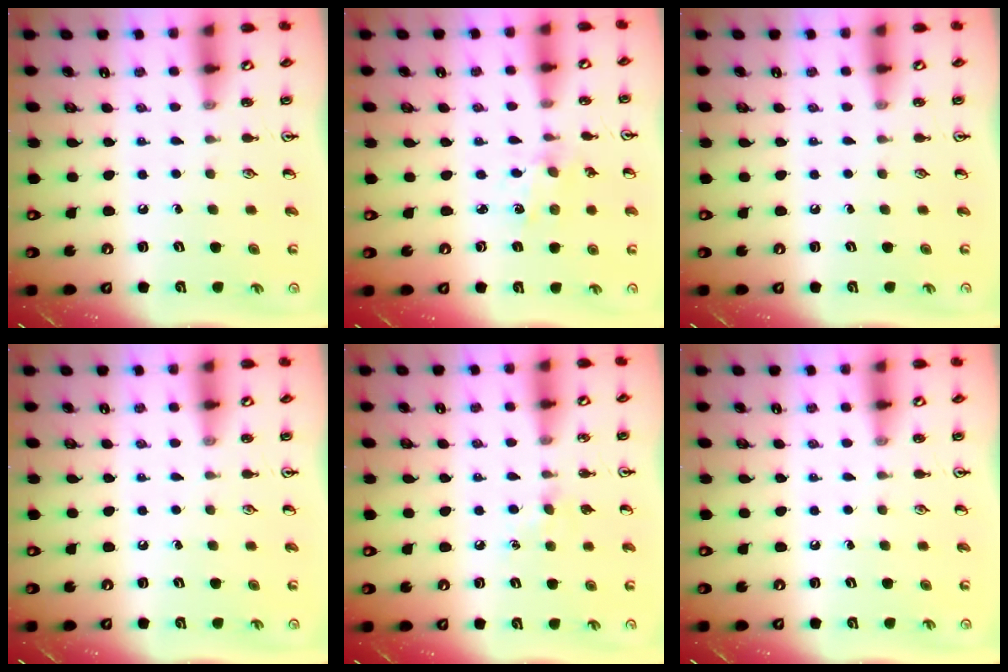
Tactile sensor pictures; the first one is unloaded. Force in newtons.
{"total": 0.9, "press": 0.9, "slide": 0.2}
{"total": 0.0}
{"total": 0.0}
{"total": 5.4, "press": 5.3, "slide": 0.8}
{"total": 0.0}